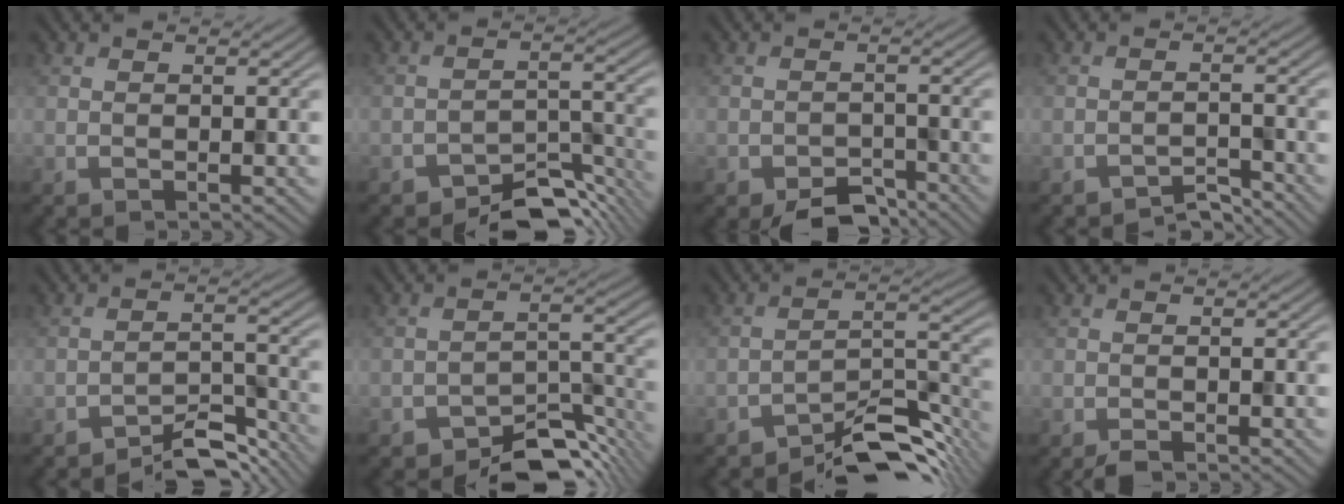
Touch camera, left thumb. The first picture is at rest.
{"total": 7.0, "force": [-5.7, 2.7, 3.0], "torque": [-0.036, -0.003, -0.097]}
{"total": 4.3, "force": [-3.4, 1.9, 1.8], "torque": [-0.027, -0.006, -0.059]}
{"total": 2.7, "force": [-2.6, 0.4, 0.7], "torque": [-0.007, 0.005, -0.048]}
{"total": 5.7, "force": [-4.9, 1.4, 2.5], "torque": [-0.033, 0.006, -0.083]}
{"total": 7.9, "force": [-6.2, 3.1, 3.7], "torque": [-0.040, -0.002, -0.108]}
{"total": 8.7, "force": [-7.0, 2.3, 4.6], "torque": [-0.056, 0.008, -0.131]}
{"total": 1.3, "force": [-1.1, 0.4, 0.6], "torque": [-0.009, -0.001, -0.020]}